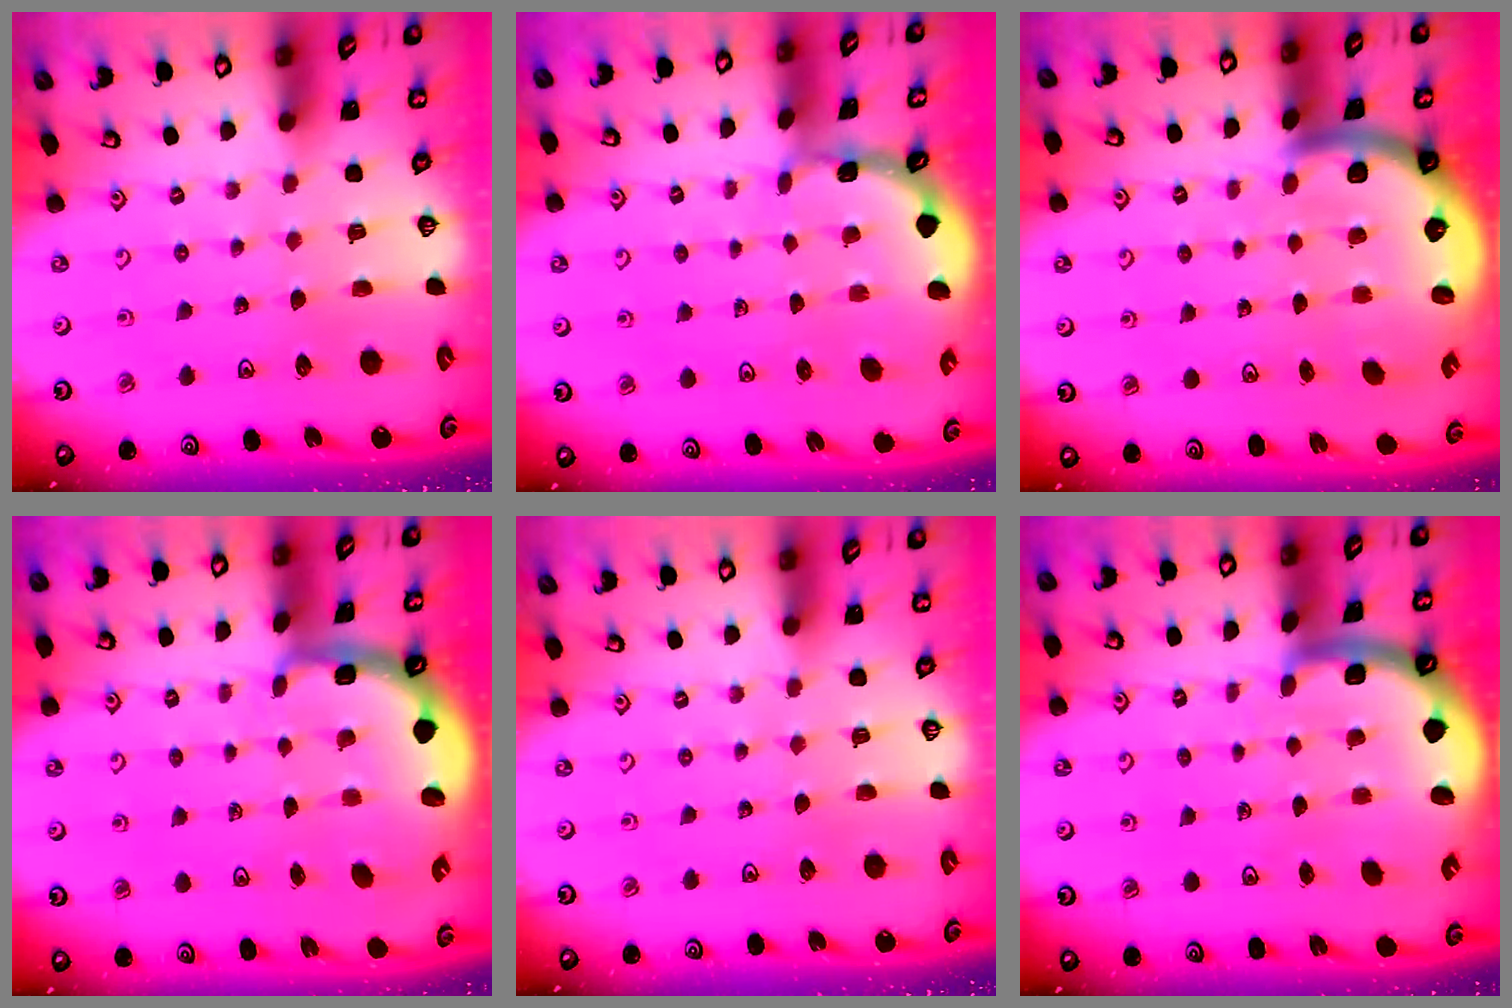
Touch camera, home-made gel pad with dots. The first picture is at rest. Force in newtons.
{"total": 1.0, "press": 1.0, "slide": 0.1}
{"total": 4.3, "press": 4.2, "slide": 1.1}
{"total": 2.1, "press": 1.9, "slide": 0.8}
{"total": 0.0}
{"total": 3.4, "press": 3.4, "slide": 0.4}